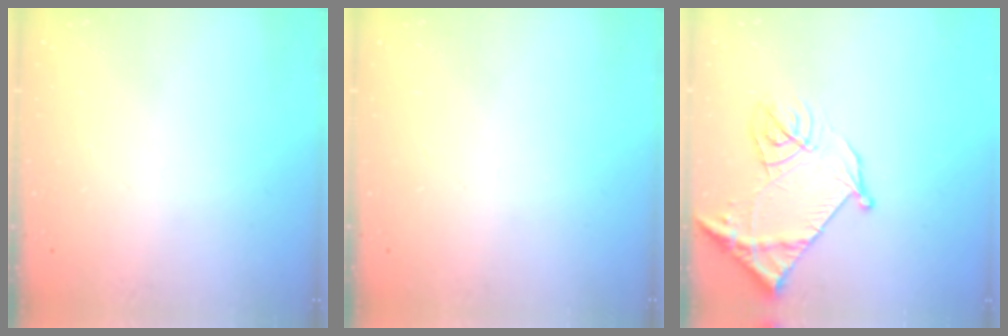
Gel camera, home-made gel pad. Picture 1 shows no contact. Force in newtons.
{"total": 0.0}
{"total": 14.4, "press": 14.3, "slide": 1.6}